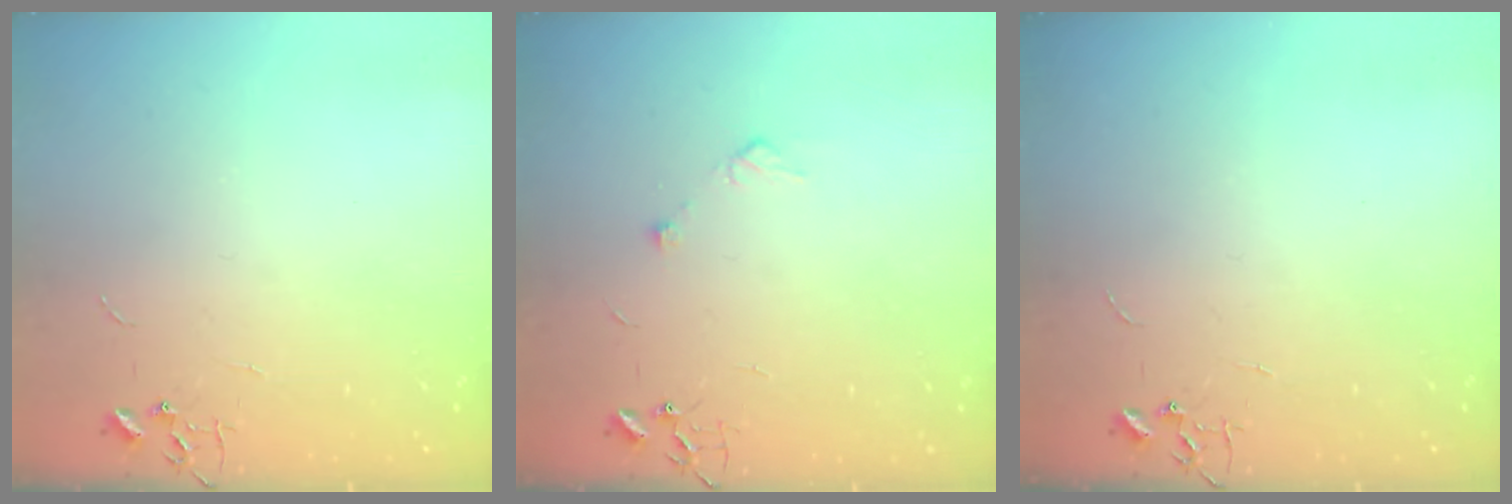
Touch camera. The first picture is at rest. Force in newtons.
{"total": 6.1, "press": 6.0, "slide": 0.8}
{"total": 0.0}